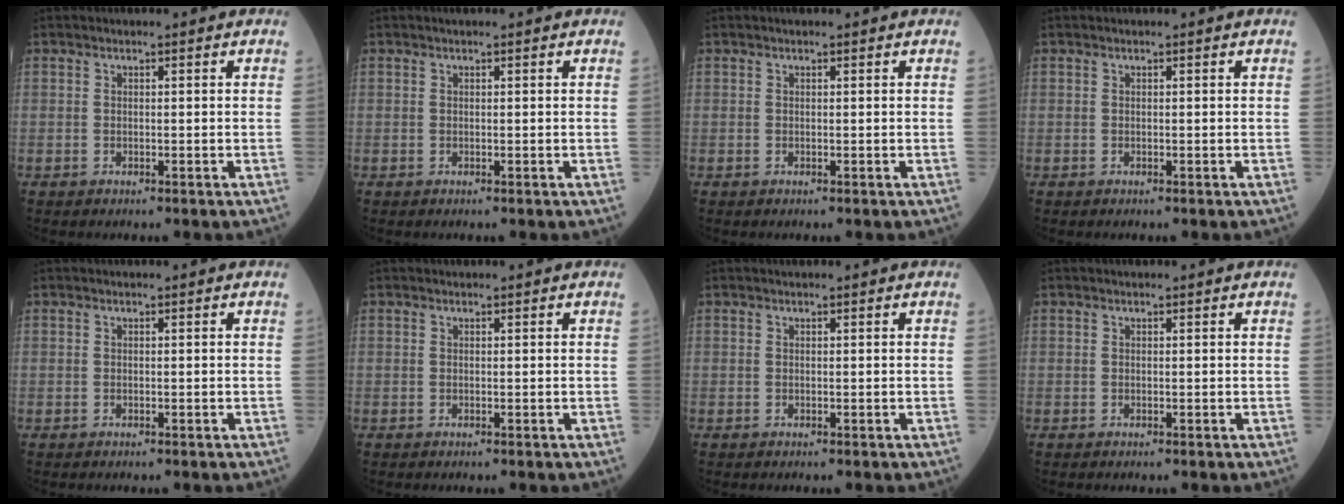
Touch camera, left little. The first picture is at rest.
{"total": 0.0}
{"total": 0.0}
{"total": 0.0}
{"total": 0.0}
{"total": 0.0}
{"total": 0.0}
{"total": 0.0}